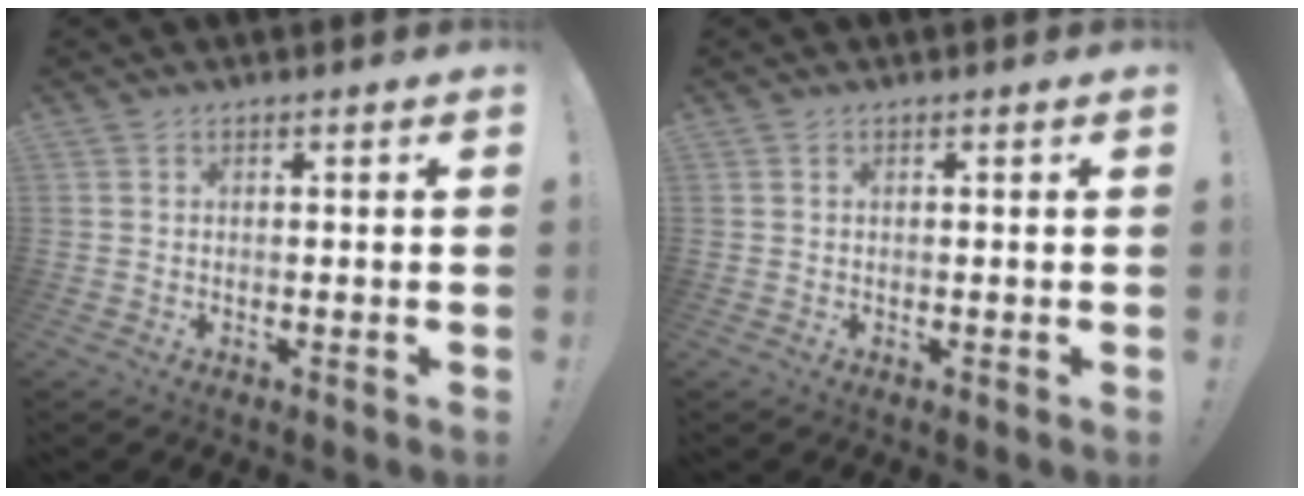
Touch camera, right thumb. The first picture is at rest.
{"total": 0.0}